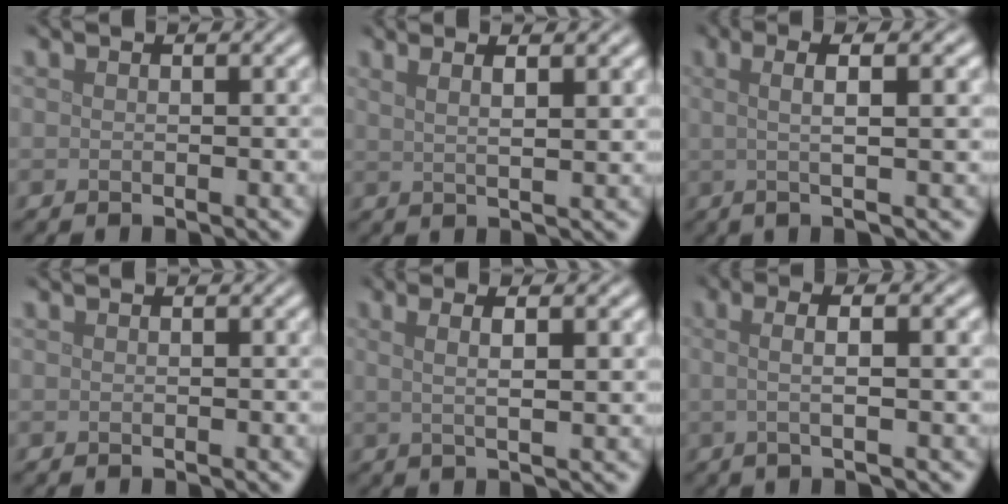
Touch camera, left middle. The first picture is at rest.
{"total": 4.6, "force": [2.6, 1.4, 3.5], "torque": [-0.026, 0.016, 0.013]}
{"total": 5.5, "force": [1.0, 1.2, 5.3], "torque": [-0.079, 0.011, 0.014]}
{"total": 0.0}
{"total": 4.2, "force": [1.3, 1.1, 3.8], "torque": [-0.047, 0.006, 0.005]}
{"total": 4.4, "force": [0.5, 1.3, 4.2], "torque": [-0.060, 0.010, -0.003]}